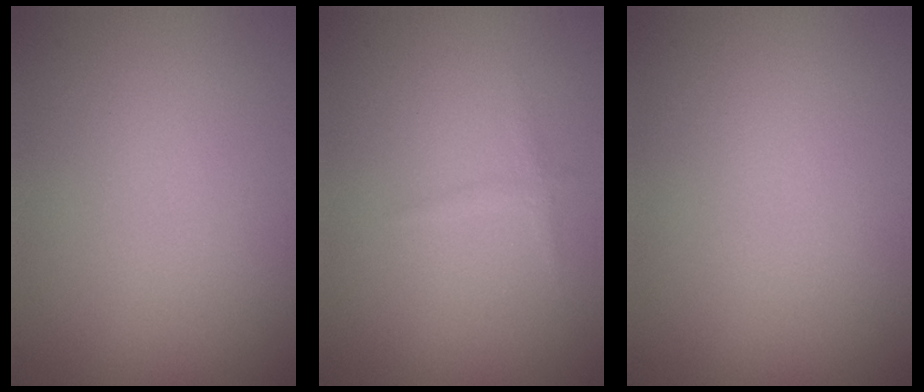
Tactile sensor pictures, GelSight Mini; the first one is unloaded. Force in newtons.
{"total": 0.7, "press": 0.7, "slide": 0.0}
{"total": 0.0}